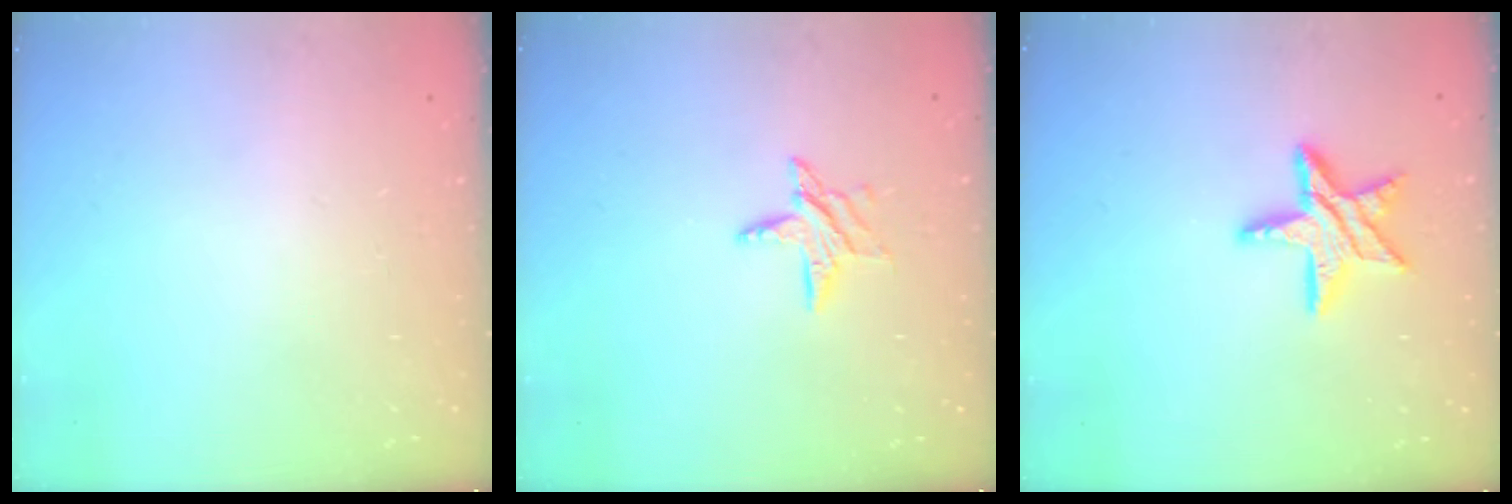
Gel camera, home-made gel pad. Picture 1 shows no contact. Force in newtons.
{"total": 6.1, "press": 6.0, "slide": 0.6}
{"total": 13.0, "press": 13.0, "slide": 1.2}